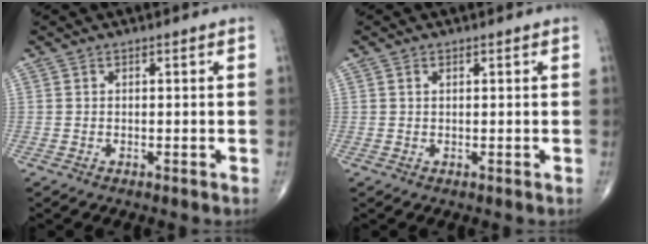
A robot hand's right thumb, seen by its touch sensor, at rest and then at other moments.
{"total": 0.7, "force": [0.3, 0.4, 0.5], "torque": [-0.010, 0.001, 0.006]}